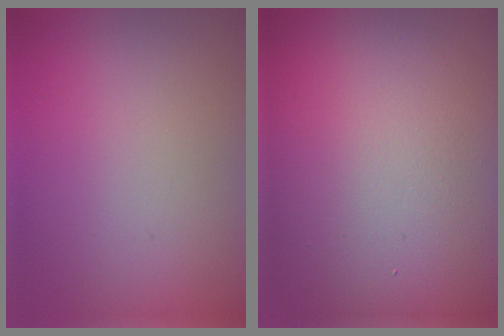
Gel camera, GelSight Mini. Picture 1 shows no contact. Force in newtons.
{"total": 22.9, "press": 22.9, "slide": 1.8}